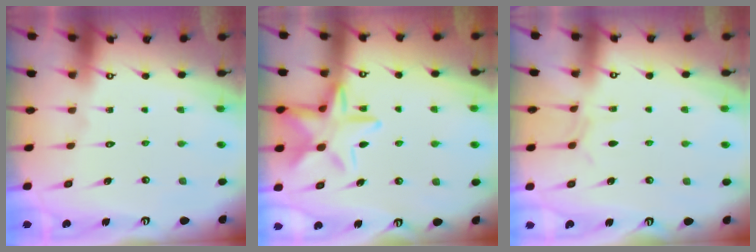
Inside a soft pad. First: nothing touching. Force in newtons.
{"total": 14.0, "press": 13.9, "slide": 1.0}
{"total": 3.7, "press": 3.7, "slide": 0.1}